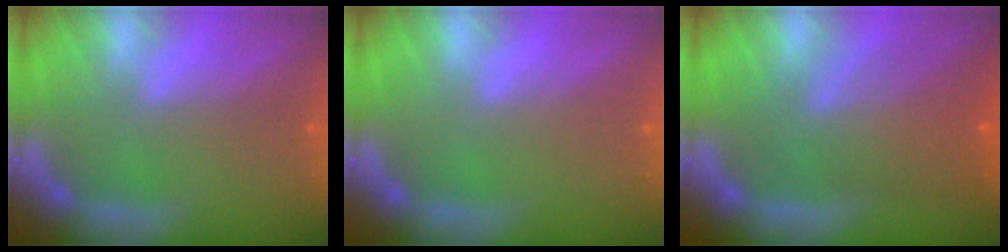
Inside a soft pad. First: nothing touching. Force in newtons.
{"total": 0.0}
{"total": 7.5}